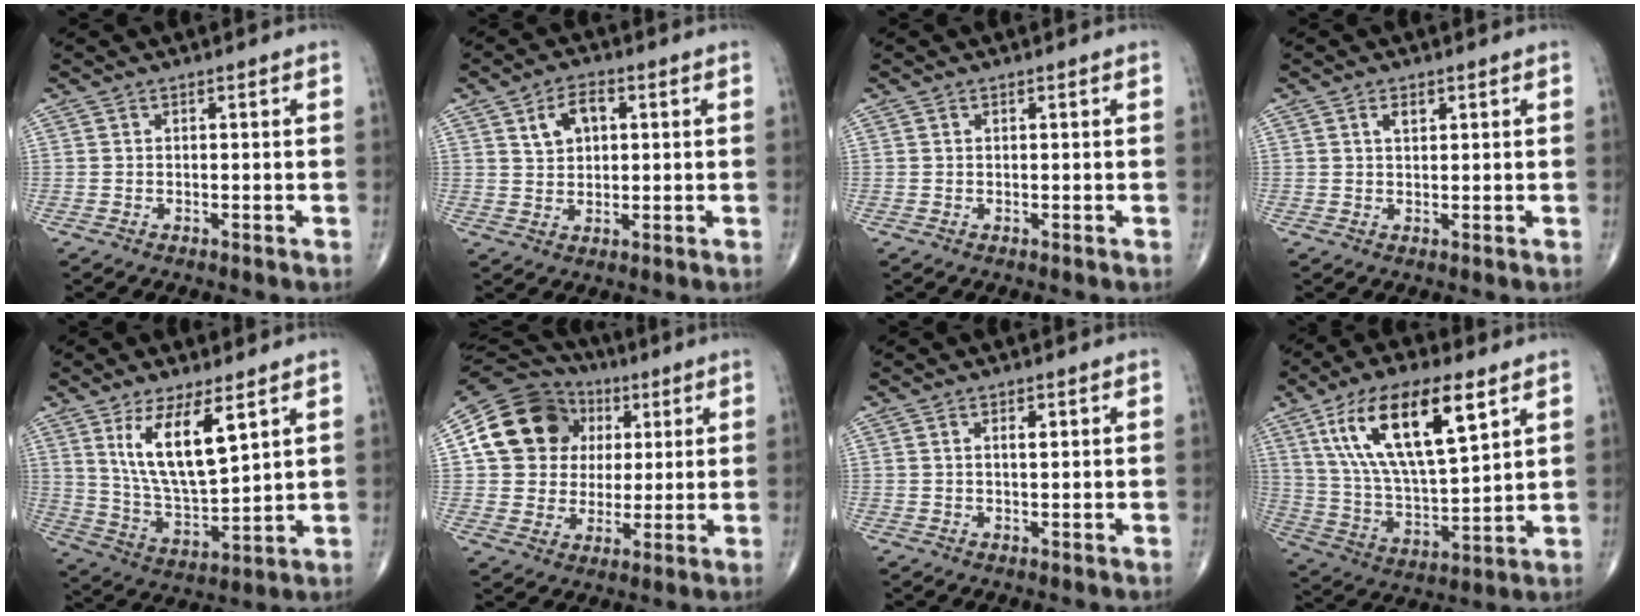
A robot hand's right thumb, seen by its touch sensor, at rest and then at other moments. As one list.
[{"total": 5.8, "force": [2.0, 3.7, 4.0], "torque": [-0.054, 0.002, 0.033]}, {"total": 0.0}, {"total": 1.9, "force": [0.9, 1.1, 1.3], "torque": [-0.018, -0.004, 0.015]}, {"total": 13.4, "force": [6.1, 4.5, 11.1], "torque": [-0.193, -0.039, 0.129]}, {"total": 17.4, "force": [4.5, 14.9, 7.6], "torque": [-0.110, 0.020, 0.082]}, {"total": 1.7, "force": [0.6, 0.6, 1.4], "torque": [-0.021, -0.001, 0.010]}, {"total": 20.8, "force": [9.4, 7.5, 17.0], "torque": [-0.299, -0.025, 0.175]}]